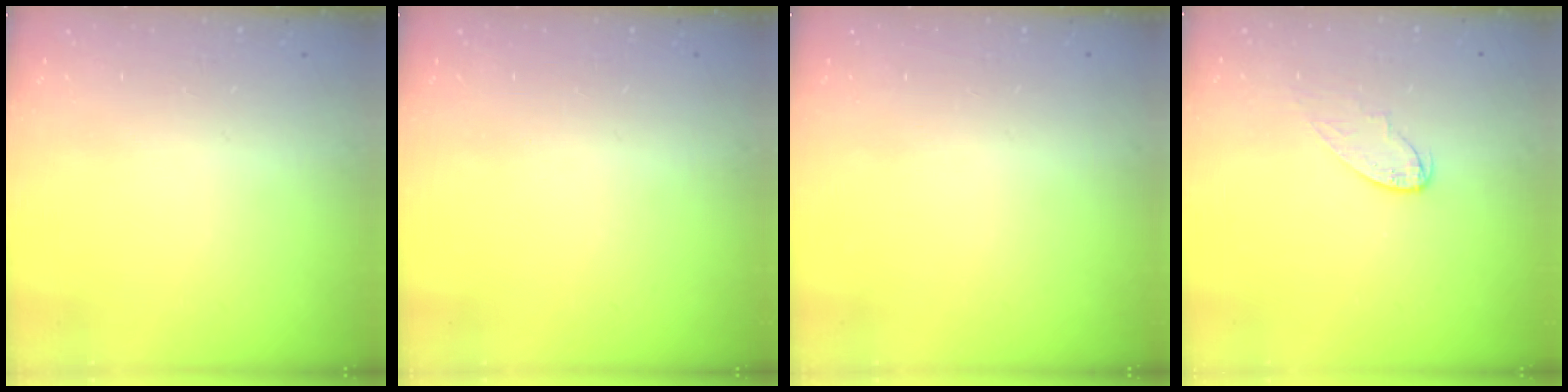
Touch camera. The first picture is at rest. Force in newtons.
{"total": 0.0}
{"total": 0.0}
{"total": 4.9, "press": 4.9, "slide": 0.2}